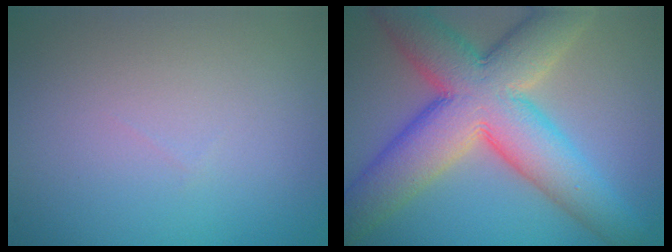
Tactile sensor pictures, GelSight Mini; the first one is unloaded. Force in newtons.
{"total": 12.1, "press": 12.1, "slide": 0.8}